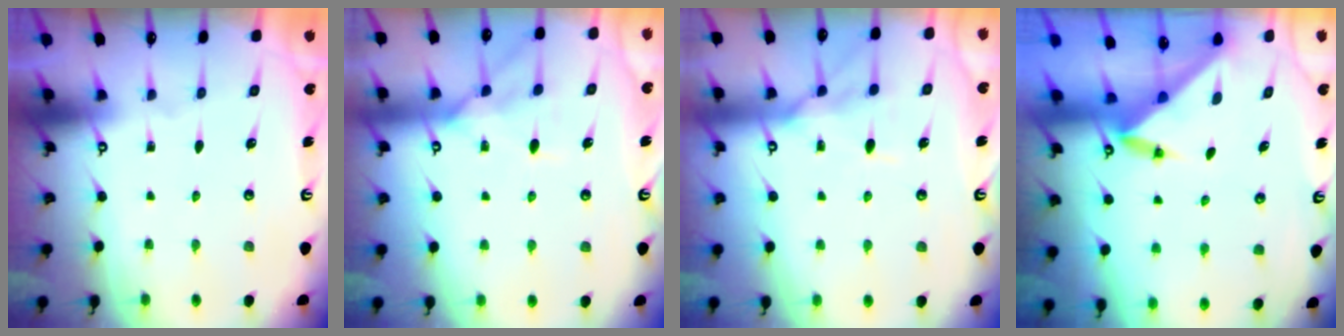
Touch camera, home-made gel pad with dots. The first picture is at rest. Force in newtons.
{"total": 12.9, "press": 12.9, "slide": 1.0}
{"total": 11.5, "press": 11.4, "slide": 1.1}
{"total": 3.6, "press": 3.5, "slide": 0.3}